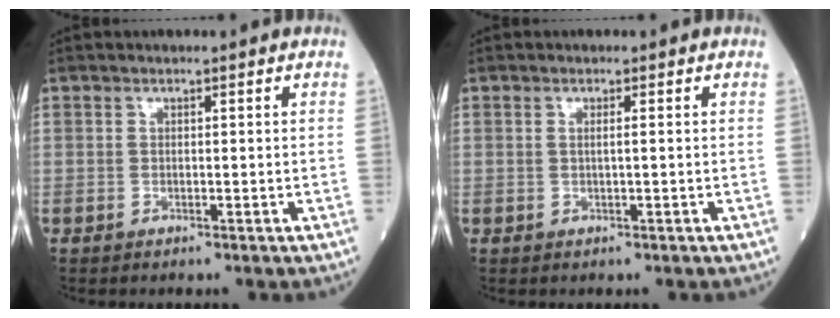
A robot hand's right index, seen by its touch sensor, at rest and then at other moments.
{"total": 0.8, "force": [0.1, -0.1, 0.8], "torque": [-0.018, 0.001, 0.000]}